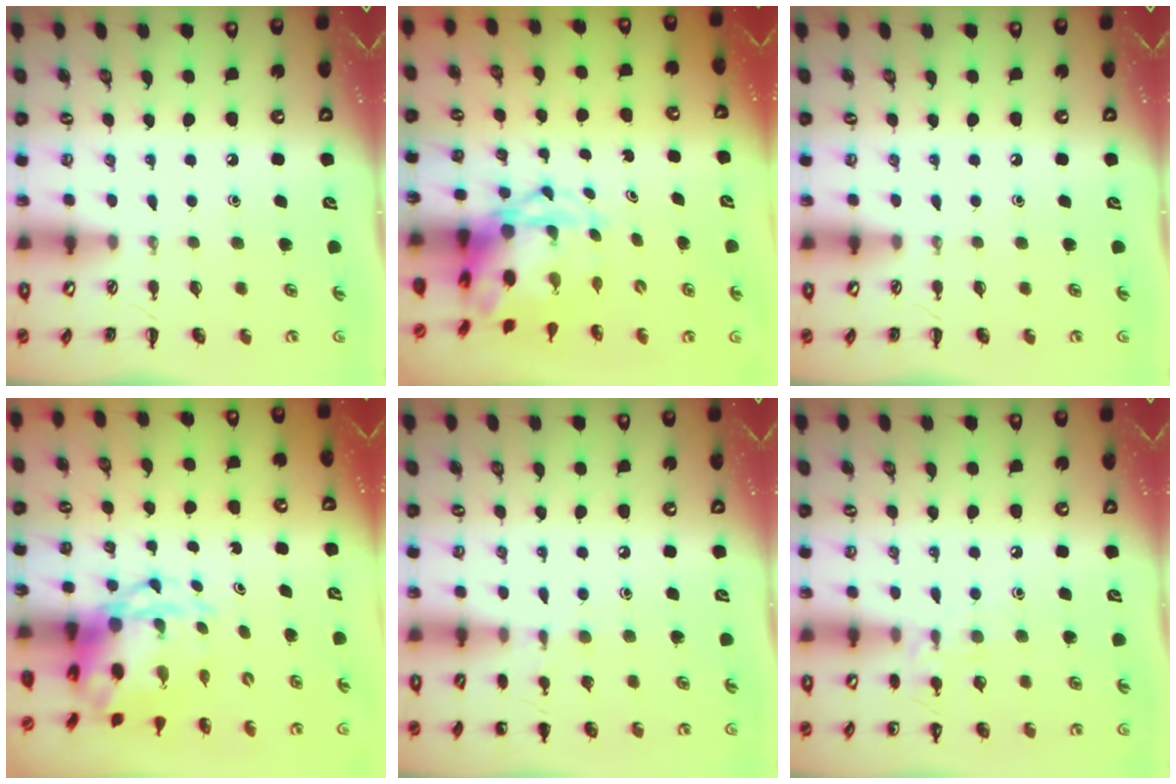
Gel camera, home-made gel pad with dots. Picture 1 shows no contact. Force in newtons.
{"total": 4.4, "press": 4.1, "slide": 1.4}
{"total": 0.0}
{"total": 5.9, "press": 5.6, "slide": 2.0}
{"total": 6.0, "press": 5.8, "slide": 1.7}
{"total": 8.3, "press": 8.0, "slide": 1.9}